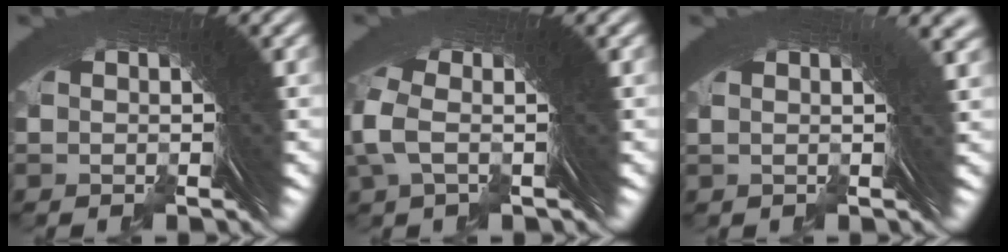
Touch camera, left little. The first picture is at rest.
{"total": 2.6, "force": [0.1, 1.0, 2.4], "torque": [-0.056, -0.004, 0.004]}
{"total": 3.1, "force": [1.1, 1.0, 2.7], "torque": [-0.003, 0.024, 0.005]}